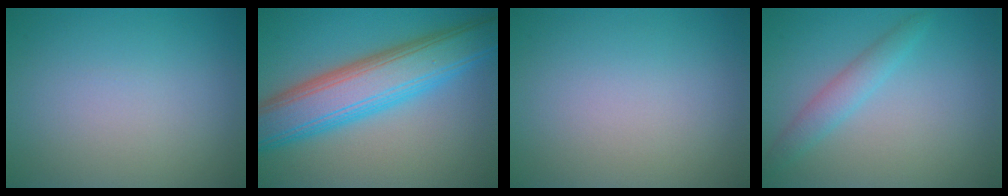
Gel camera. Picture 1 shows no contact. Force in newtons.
{"total": 9.2, "press": 9.2, "slide": 0.2}
{"total": 0.0}
{"total": 2.2, "press": 2.2, "slide": 0.1}